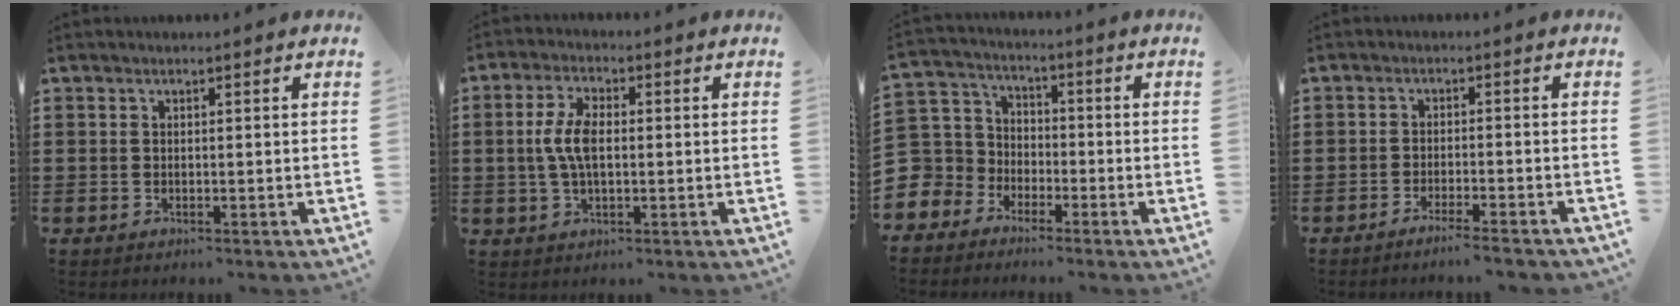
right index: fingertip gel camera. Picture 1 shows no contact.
{"total": 6.1, "force": [0.2, 2.6, 5.5], "torque": [-0.127, 0.001, -0.006]}
{"total": 5.6, "force": [-2.1, 5.1, -0.1], "torque": [-0.050, -0.005, -0.053]}
{"total": 2.7, "force": [-2.4, -0.2, 1.2], "torque": [-0.018, 0.002, -0.047]}